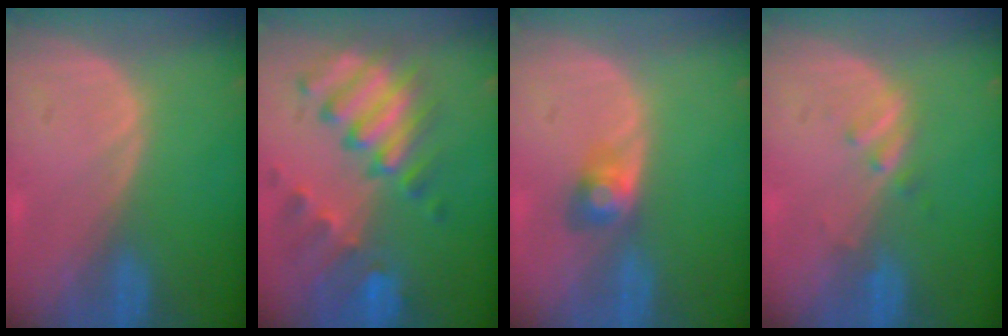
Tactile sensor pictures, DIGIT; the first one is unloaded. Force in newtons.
{"total": 10.5, "press": 9.1, "slide": 5.2}
{"total": 2.9, "press": 2.9, "slide": 0.0}
{"total": 1.9, "press": 1.9, "slide": 0.3}